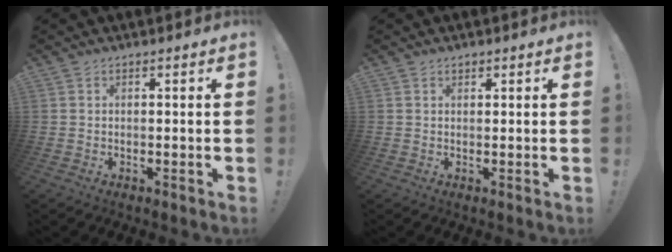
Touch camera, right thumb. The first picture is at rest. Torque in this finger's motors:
{"motor_torque": [-0.24, 0.19, 0.00, 0.00, 0.00]}